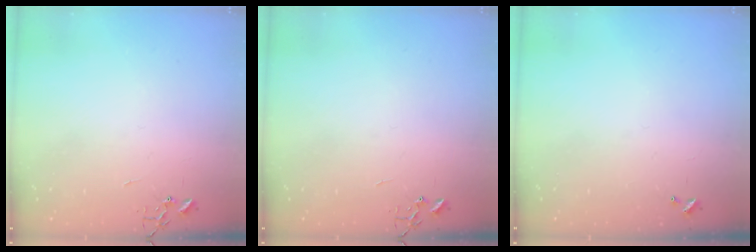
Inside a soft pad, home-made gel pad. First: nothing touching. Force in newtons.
{"total": 0.0}
{"total": 0.0}